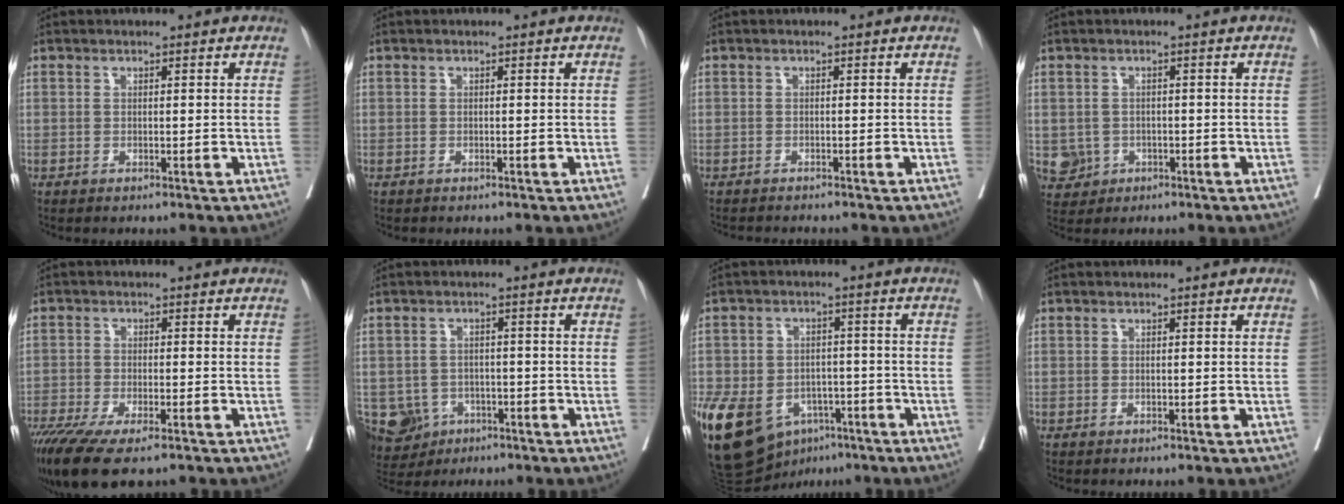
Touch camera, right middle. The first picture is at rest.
{"total": 0.0}
{"total": 2.6, "force": [-2.5, 0.2, 0.6], "torque": [-0.006, -0.006, -0.037]}
{"total": 4.4, "force": [-1.3, 4.2, 0.6], "torque": [-0.010, 0.005, -0.016]}
{"total": 10.6, "force": [-7.5, 2.6, 7.1], "torque": [-0.119, -0.023, -0.123]}
{"total": 7.5, "force": [-3.6, 6.3, 2.0], "torque": [-0.045, 0.002, -0.049]}
{"total": 18.2, "force": [-8.9, 12.2, 10.1], "torque": [-0.243, -0.001, -0.132]}
{"total": 0.0}